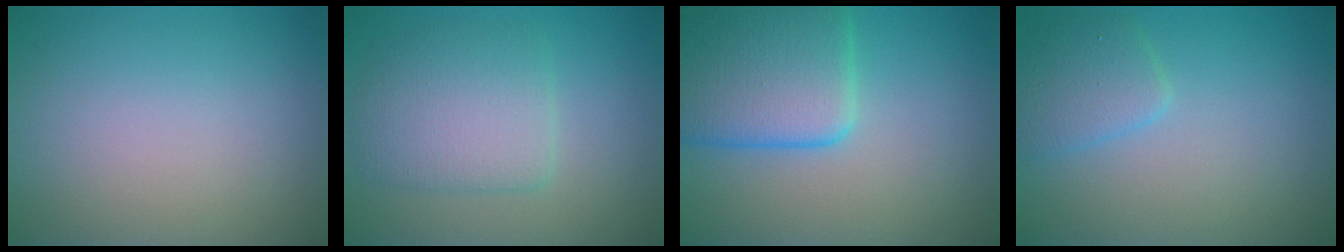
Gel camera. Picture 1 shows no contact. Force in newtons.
{"total": 4.4, "press": 4.4, "slide": 0.2}
{"total": 8.0, "press": 8.0, "slide": 0.4}
{"total": 2.4, "press": 2.4, "slide": 0.0}